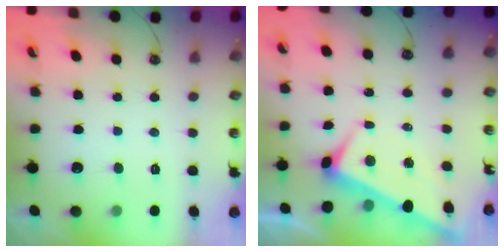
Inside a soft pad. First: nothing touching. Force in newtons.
{"total": 2.8, "press": 2.8, "slide": 0.6}